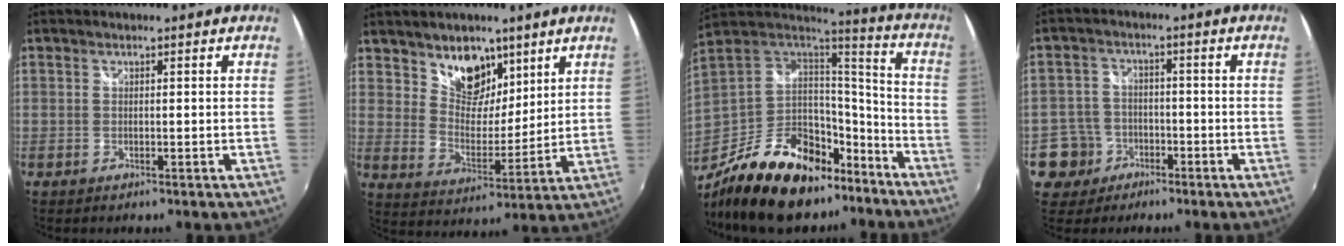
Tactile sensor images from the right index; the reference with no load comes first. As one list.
[{"total": 10.5, "force": [7.1, 6.4, 4.4], "torque": [-0.067, -0.005, 0.125]}, {"total": 27.3, "force": [-17.5, 13.9, 15.6], "torque": [-0.308, 0.016, -0.264]}, {"total": 6.8, "force": [-3.1, 6.0, 0.6], "torque": [-0.028, 0.021, -0.054]}]